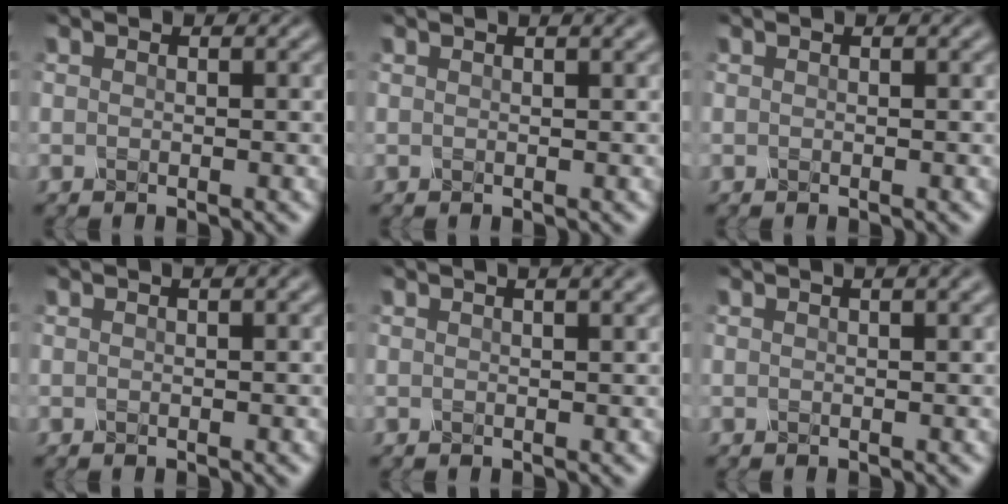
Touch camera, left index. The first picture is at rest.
{"total": 1.7, "force": [1.1, 0.5, 1.2], "torque": [-0.012, 0.004, 0.007]}
{"total": 0.0}
{"total": 0.8, "force": [0.5, 0.1, 0.7], "torque": [-0.014, 0.003, 0.004]}
{"total": 3.9, "force": [2.3, 1.6, 2.7], "torque": [-0.014, 0.021, -0.002]}
{"total": 2.4, "force": [1.4, 0.8, 1.7], "torque": [-0.010, 0.008, 0.002]}